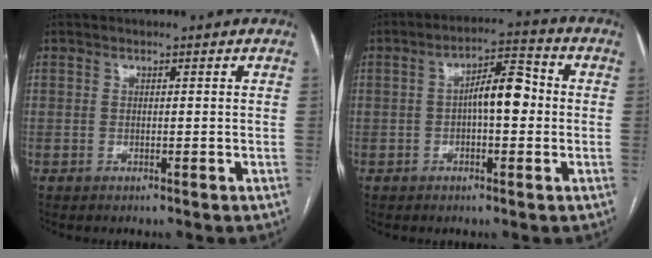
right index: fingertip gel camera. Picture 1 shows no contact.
{"total": 6.7, "force": [-0.1, 2.2, 6.4], "torque": [-0.103, 0.026, -0.005]}